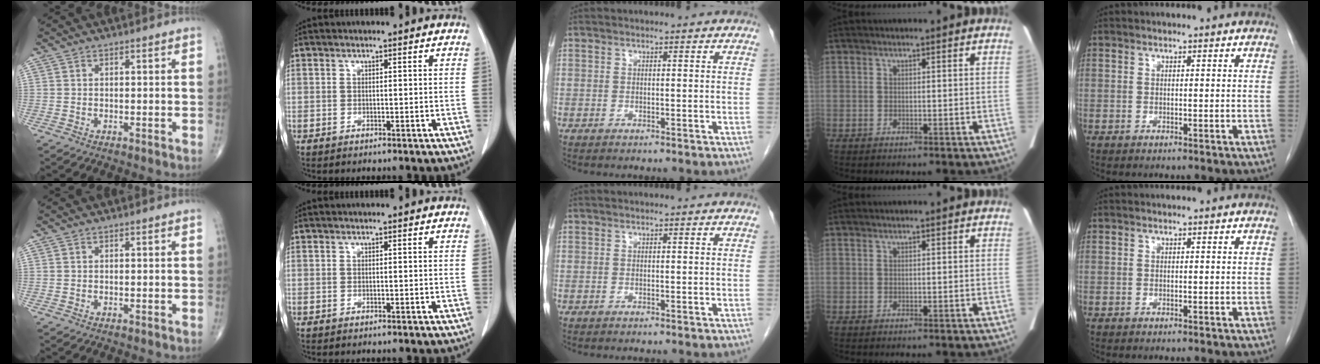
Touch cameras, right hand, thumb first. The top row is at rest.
{}